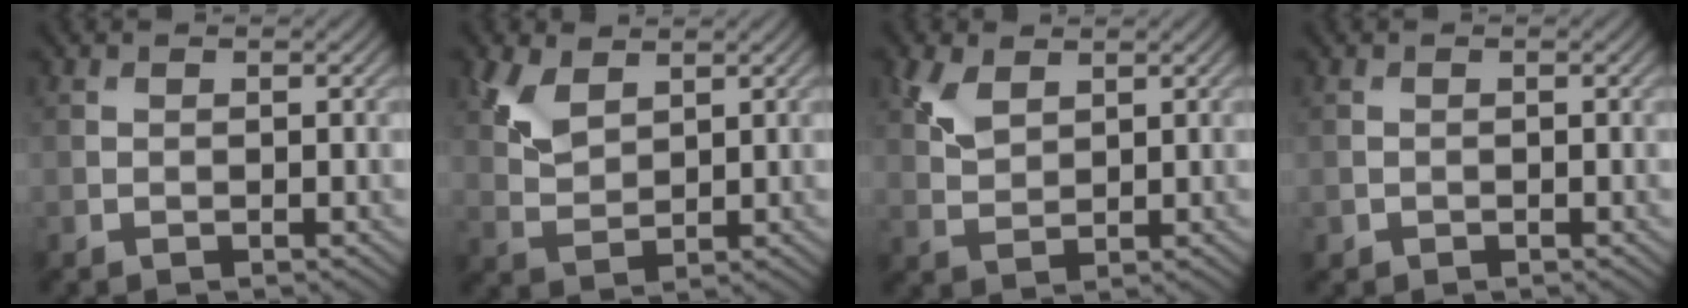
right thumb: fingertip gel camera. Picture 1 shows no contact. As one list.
[{"total": 4.9, "force": [2.7, 2.8, 3.0], "torque": [-0.079, -0.001, 0.058]}, {"total": 4.0, "force": [2.2, 2.3, 2.5], "torque": [-0.066, 0.001, 0.047]}, {"total": 0.6, "force": [-0.3, 0.5, 0.0], "torque": [0.002, -0.005, -0.006]}]